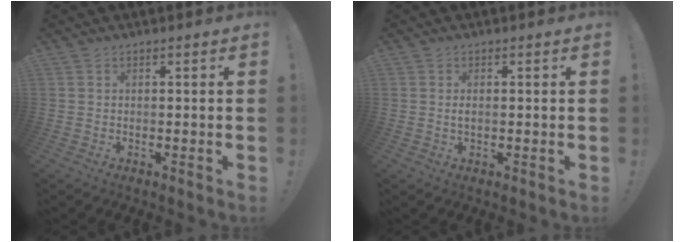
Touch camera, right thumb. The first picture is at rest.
{"total": 1.1, "force": [0.0, 0.3, 1.1], "torque": [-0.021, 0.002, -0.001]}